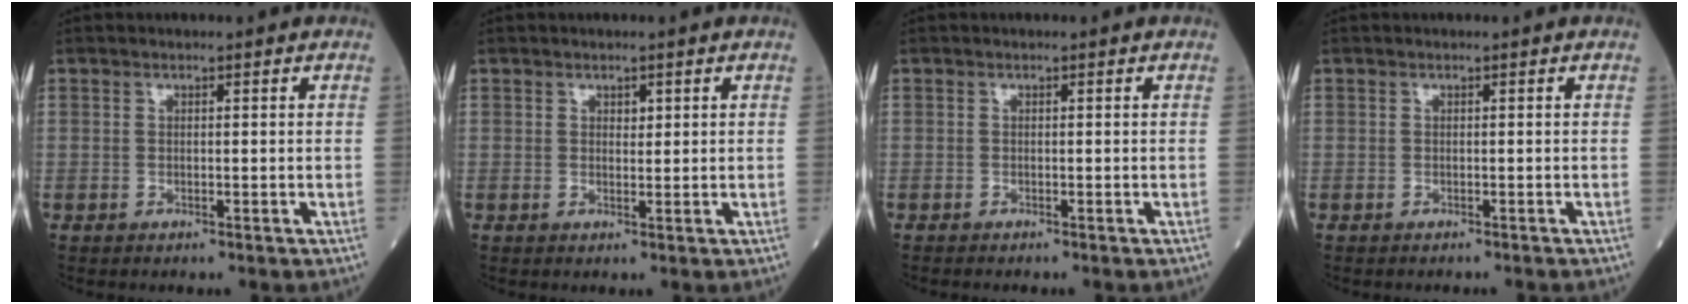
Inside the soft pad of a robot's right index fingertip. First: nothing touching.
{"total": 1.0, "force": [0.5, 0.6, 0.6], "torque": [-0.005, -0.002, 0.006]}
{"total": 1.0, "force": [-0.9, 0.1, 0.4], "torque": [-0.006, -0.002, -0.013]}
{"total": 2.0, "force": [-1.9, 0.4, 0.5], "torque": [-0.009, -0.003, -0.025]}